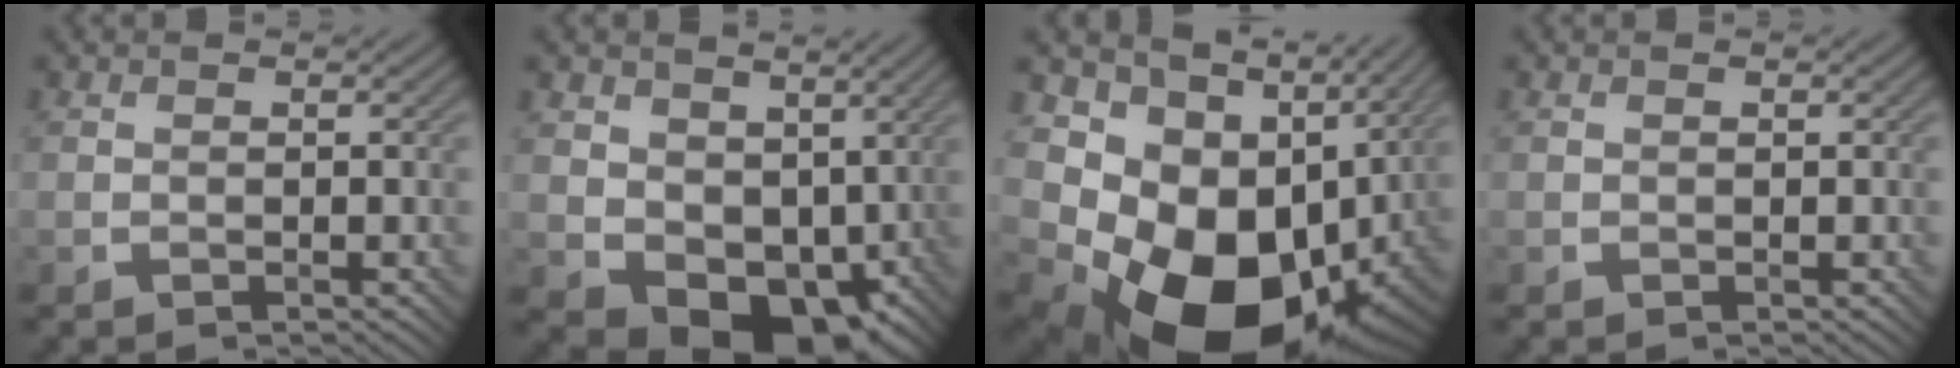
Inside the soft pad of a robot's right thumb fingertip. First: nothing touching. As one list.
[{"total": 9.8, "force": [1.0, 7.4, 6.3], "torque": [-0.121, -0.022, 0.018]}, {"total": 18.3, "force": [-1.4, 13.8, 12.0], "torque": [-0.206, -0.049, 0.015]}, {"total": 0.0}]